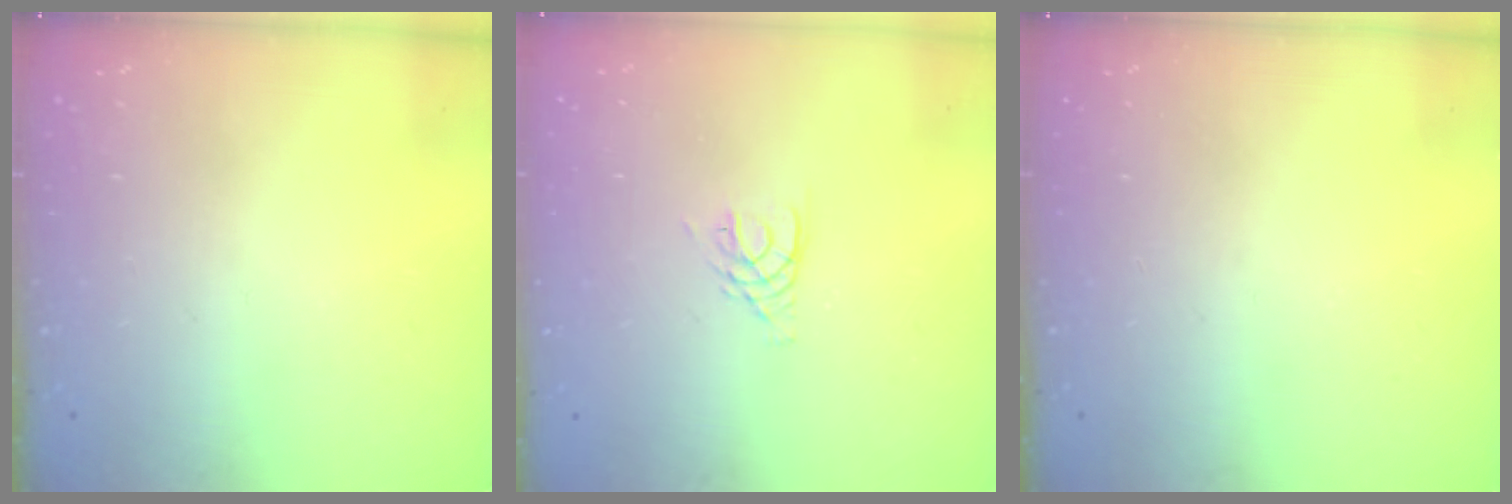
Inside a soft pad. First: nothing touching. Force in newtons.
{"total": 4.8, "press": 4.8, "slide": 0.5}
{"total": 0.0}